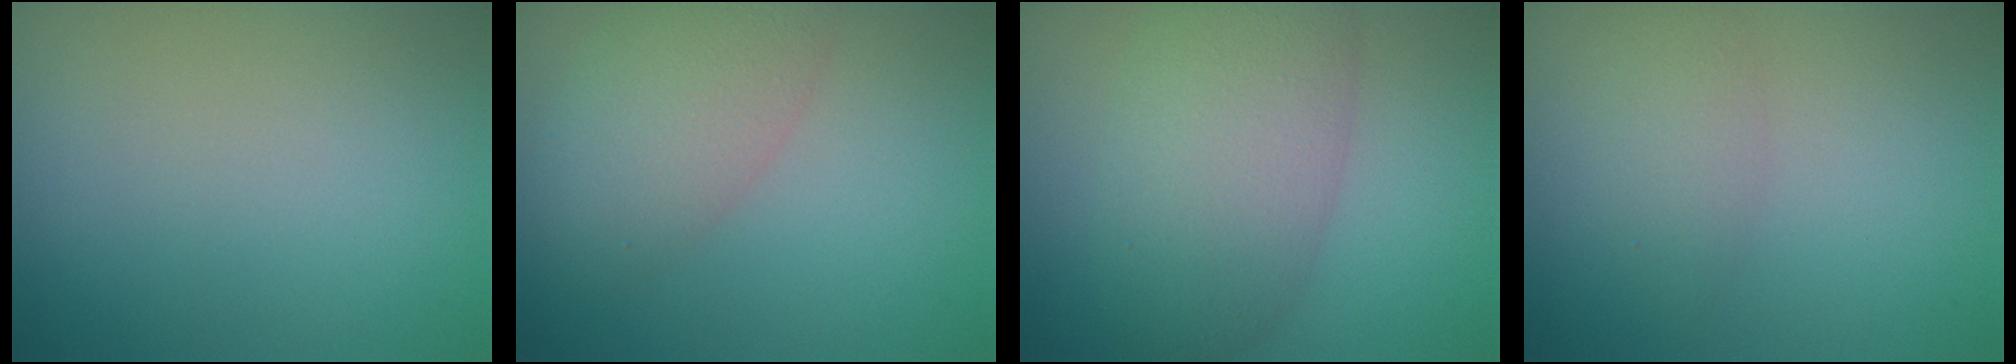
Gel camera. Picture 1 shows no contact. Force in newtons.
{"total": 4.7, "press": 4.7, "slide": 0.2}
{"total": 7.3, "press": 7.3, "slide": 0.3}
{"total": 1.9, "press": 1.9, "slide": 0.1}